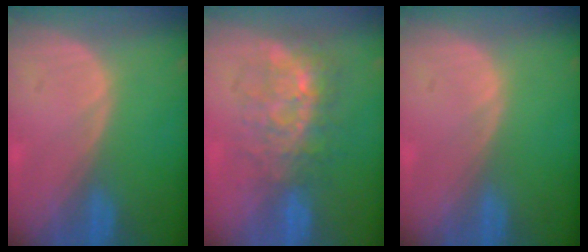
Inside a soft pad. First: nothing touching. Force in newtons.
{"total": 8.7, "press": 7.5, "slide": 4.4}
{"total": 0.0}